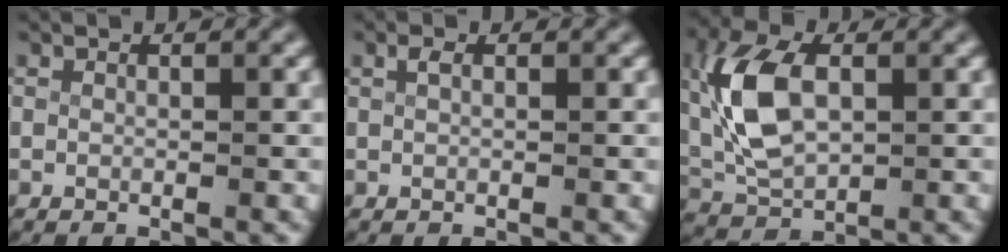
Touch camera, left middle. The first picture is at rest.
{"total": 0.5, "force": [0.2, 0.1, 0.4], "torque": [-0.013, -0.001, 0.009]}
{"total": 6.9, "force": [0.9, 4.4, 5.3], "torque": [-0.135, -0.010, 0.028]}